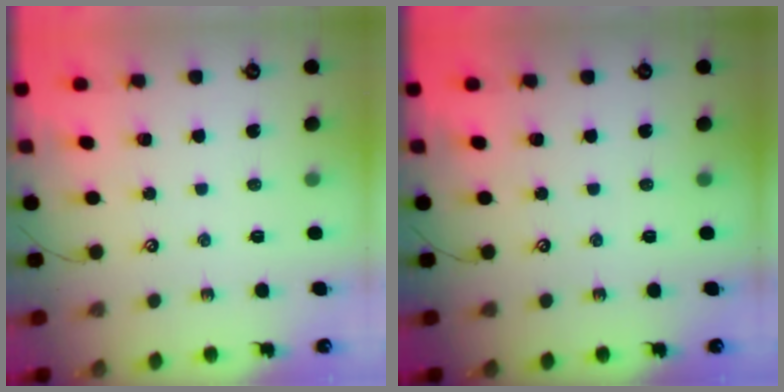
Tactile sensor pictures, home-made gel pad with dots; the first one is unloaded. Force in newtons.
{"total": 0.0}